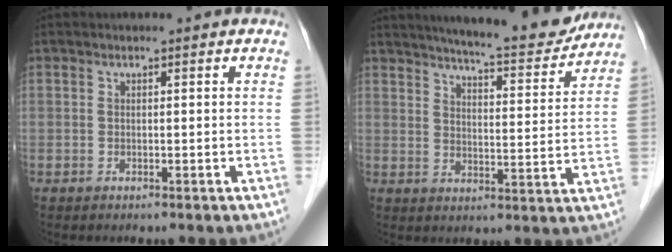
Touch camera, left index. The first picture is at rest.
{"total": 14.5, "force": [13.3, 1.5, 5.7], "torque": [-0.081, -0.020, 0.174]}